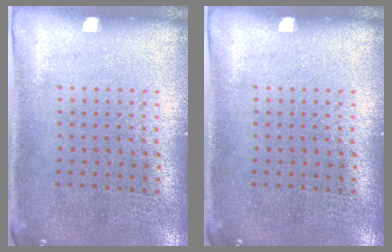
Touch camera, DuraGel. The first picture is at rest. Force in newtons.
{"total": 0.0}